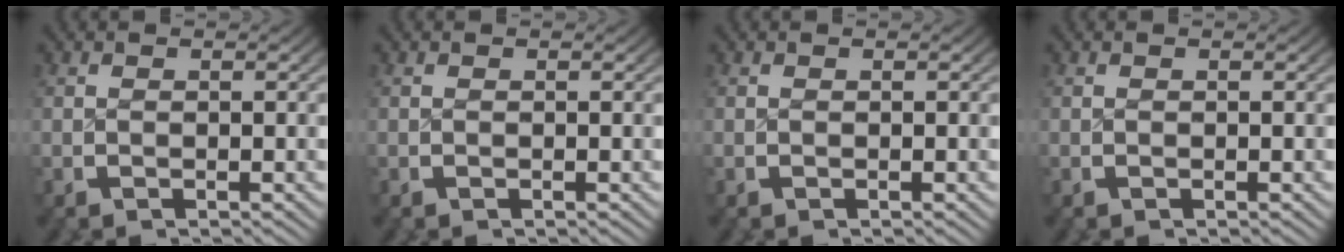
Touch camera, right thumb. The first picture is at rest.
{"total": 0.0}
{"total": 0.0}
{"total": 0.0}